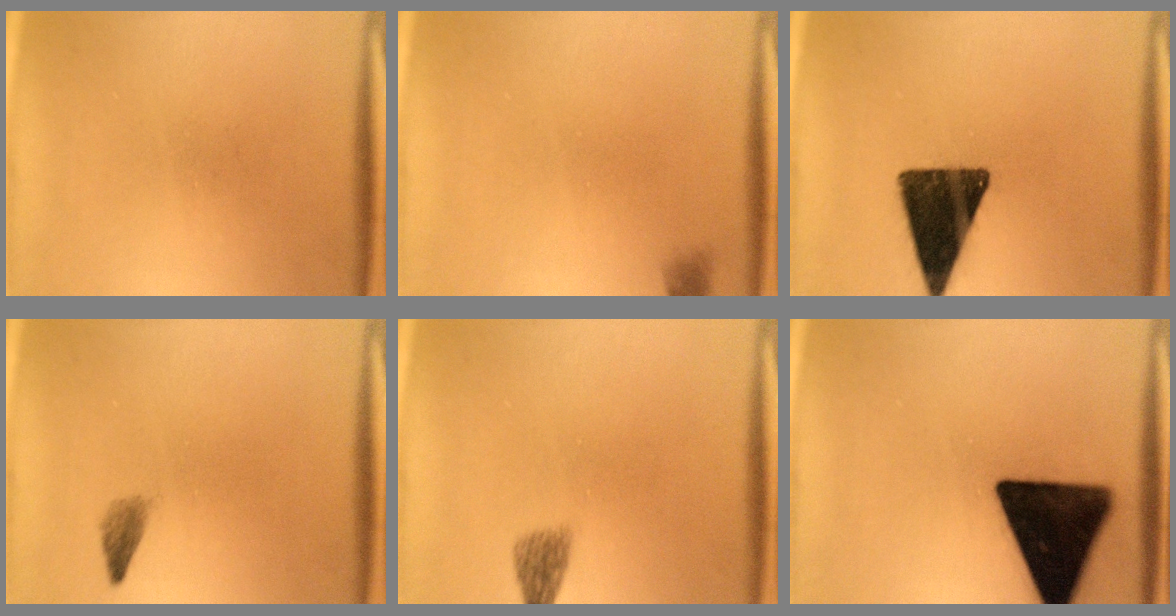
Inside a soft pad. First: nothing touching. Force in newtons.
{"total": 1.1}
{"total": 14.9}
{"total": 1.4}
{"total": 2.4}
{"total": 19.4}